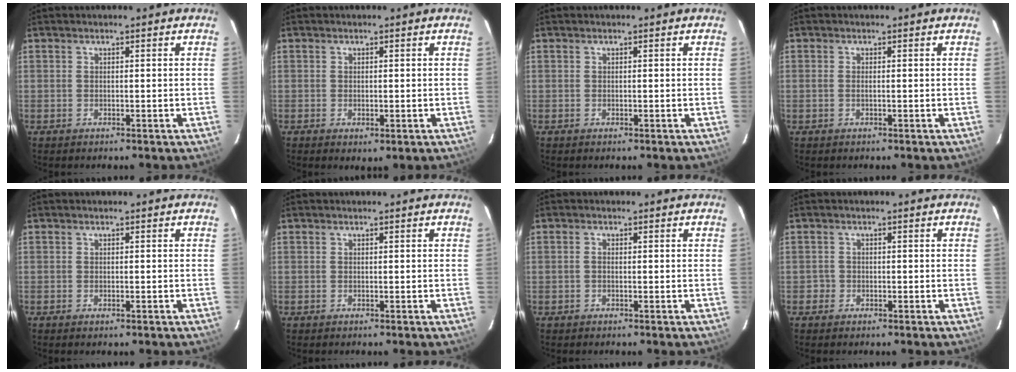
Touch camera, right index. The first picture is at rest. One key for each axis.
{"total": 1.6, "fx": -0.2, "fy": 0.7, "fz": 1.4, "tx": -0.023, "ty": -0.008, "tz": -0.003}
{"total": 0.0}
{"total": 0.6, "fx": -0.1, "fy": 0.0, "fz": 0.6, "tx": -0.011, "ty": 0.002, "tz": -0.003}
{"total": 0.6, "fx": -0.3, "fy": 0.2, "fz": 0.5, "tx": -0.006, "ty": -0.002, "tz": -0.005}
{"total": 0.0}
{"total": 0.6, "fx": -0.1, "fy": 0.4, "fz": 0.4, "tx": -0.005, "ty": 0.004, "tz": -0.003}
{"total": 1.5, "fx": -0.8, "fy": 1.2, "fz": 0.0, "tx": -0.002, "ty": 0.003, "tz": -0.014}